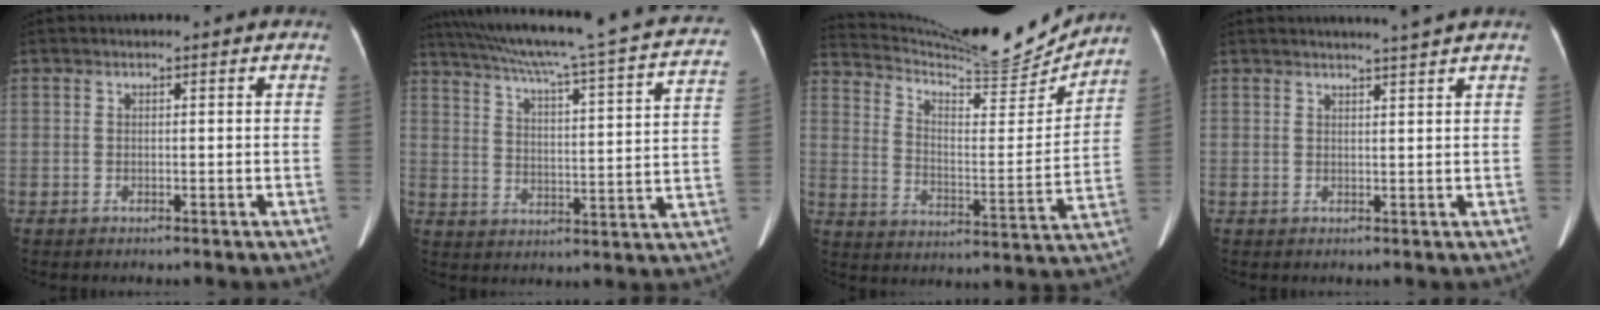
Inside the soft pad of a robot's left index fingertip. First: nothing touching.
{"total": 27.6, "force": [23.5, 1.4, 14.4], "torque": [-0.225, -0.025, 0.299]}
{"total": 20.2, "force": [19.2, 1.5, 6.2], "torque": [-0.118, -0.041, 0.281]}
{"total": 3.5, "force": [3.1, -1.2, 1.3], "torque": [-0.017, -0.004, 0.039]}